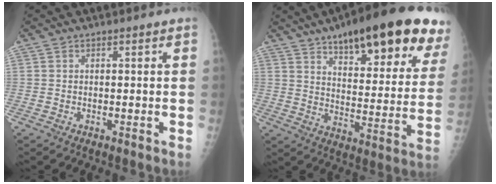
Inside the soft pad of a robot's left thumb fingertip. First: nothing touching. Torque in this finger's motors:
{"motor_torque": [0.63, 1.17, 1.42, -1.34, 0.26]}